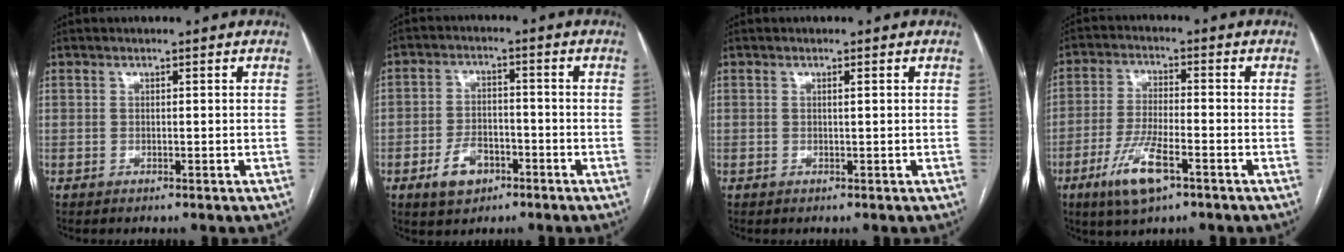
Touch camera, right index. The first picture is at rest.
{"total": 6.2, "force": [-3.1, 3.9, 3.6], "torque": [-0.069, 0.007, -0.049]}
{"total": 0.5, "force": [0.2, -0.1, 0.5], "torque": [-0.009, 0.000, 0.004]}
{"total": 8.9, "force": [-4.7, 1.9, 7.3], "torque": [-0.149, -0.013, -0.084]}